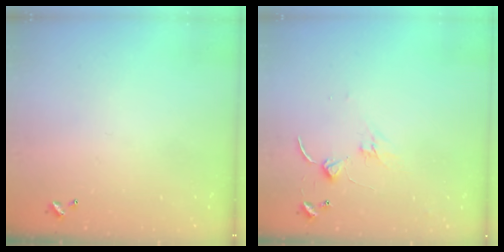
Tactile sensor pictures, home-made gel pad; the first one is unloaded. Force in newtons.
{"total": 0.6, "press": 0.5, "slide": 0.3}